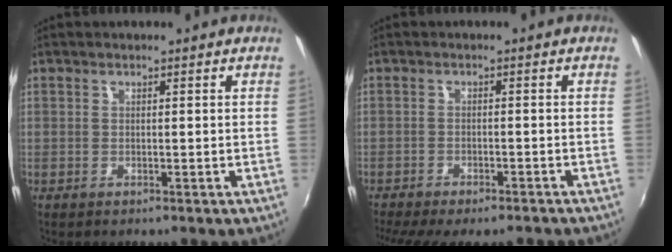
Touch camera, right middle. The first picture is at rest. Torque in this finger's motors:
{"motor_torque": [1.06, -1.08, 0.56, 0.16]}